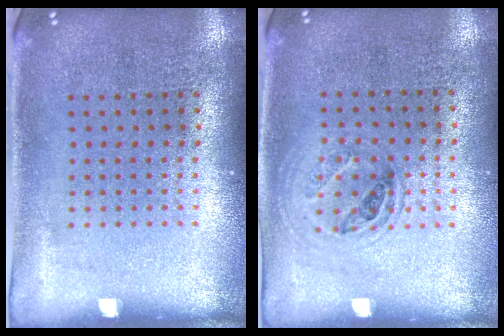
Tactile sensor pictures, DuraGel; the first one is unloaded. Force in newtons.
{"total": 1.1, "press": 1.0, "slide": 0.5}